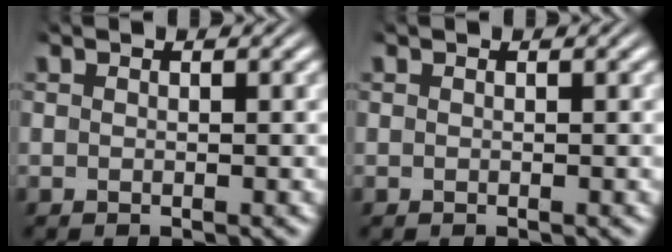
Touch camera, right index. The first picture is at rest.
{"total": 0.0}